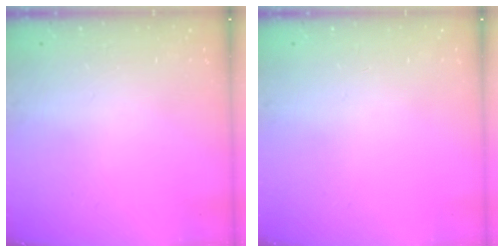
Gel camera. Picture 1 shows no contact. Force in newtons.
{"total": 0.0}